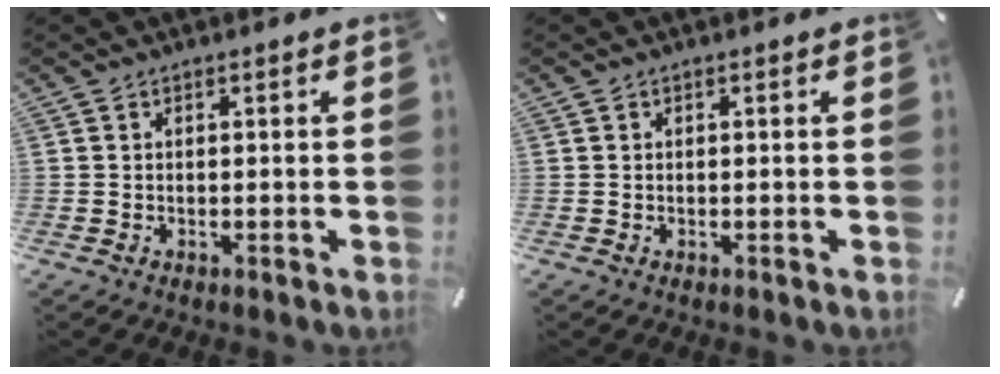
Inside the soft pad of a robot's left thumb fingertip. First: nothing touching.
{"total": 0.0}